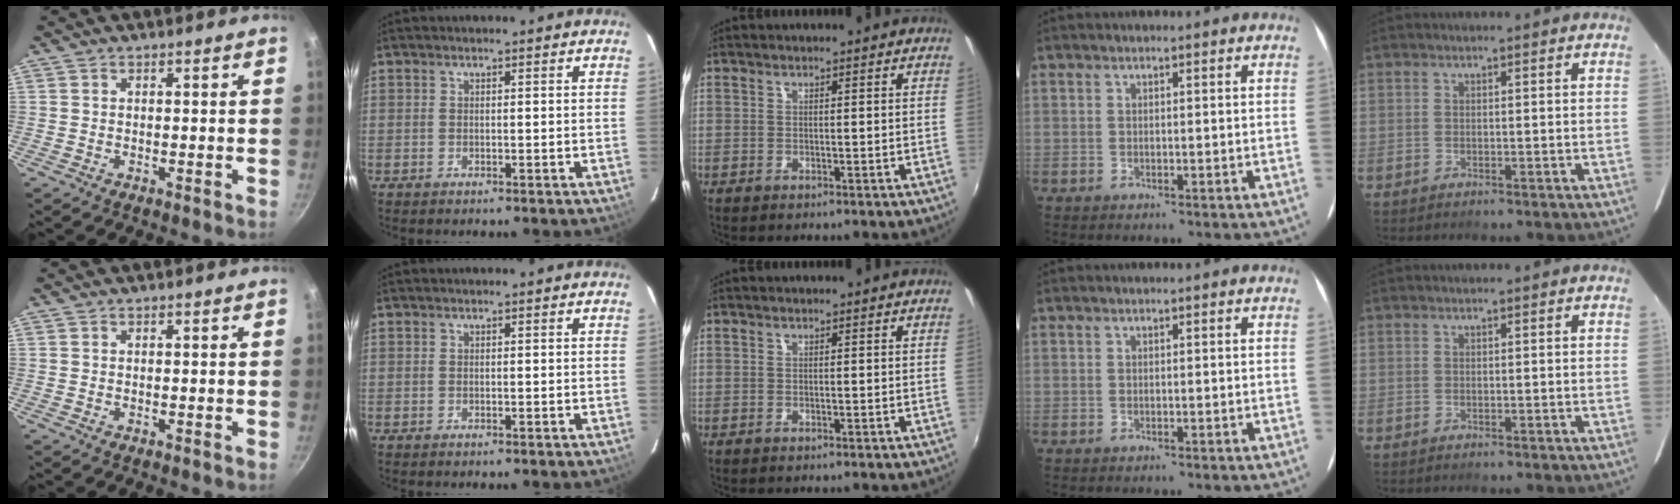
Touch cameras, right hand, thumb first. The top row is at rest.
{}